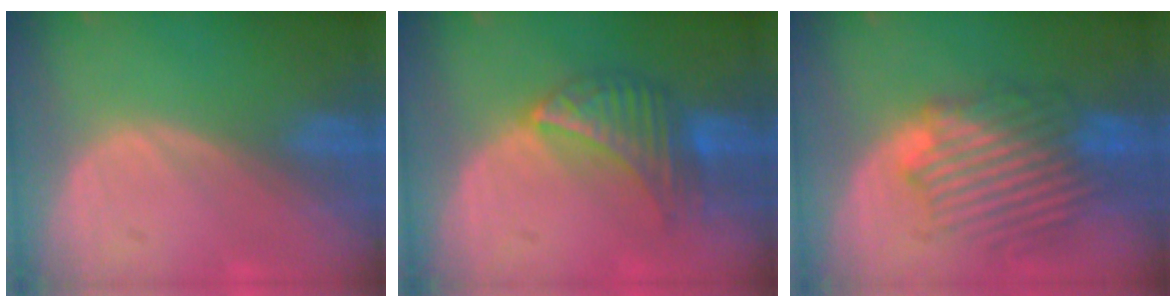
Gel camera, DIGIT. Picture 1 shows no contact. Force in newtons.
{"total": 6.5, "press": 6.5, "slide": 0.9}
{"total": 8.9, "press": 8.7, "slide": 1.5}